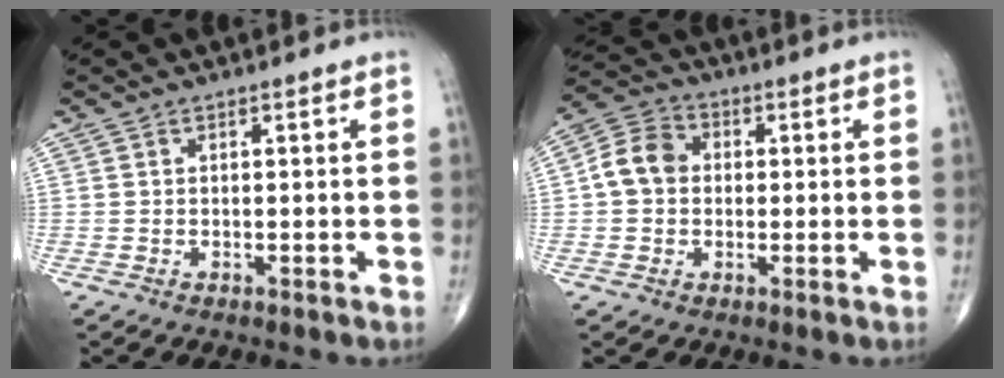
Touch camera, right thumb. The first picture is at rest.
{"total": 7.5, "force": [0.2, 6.2, 4.2], "torque": [-0.069, 0.022, -0.006]}